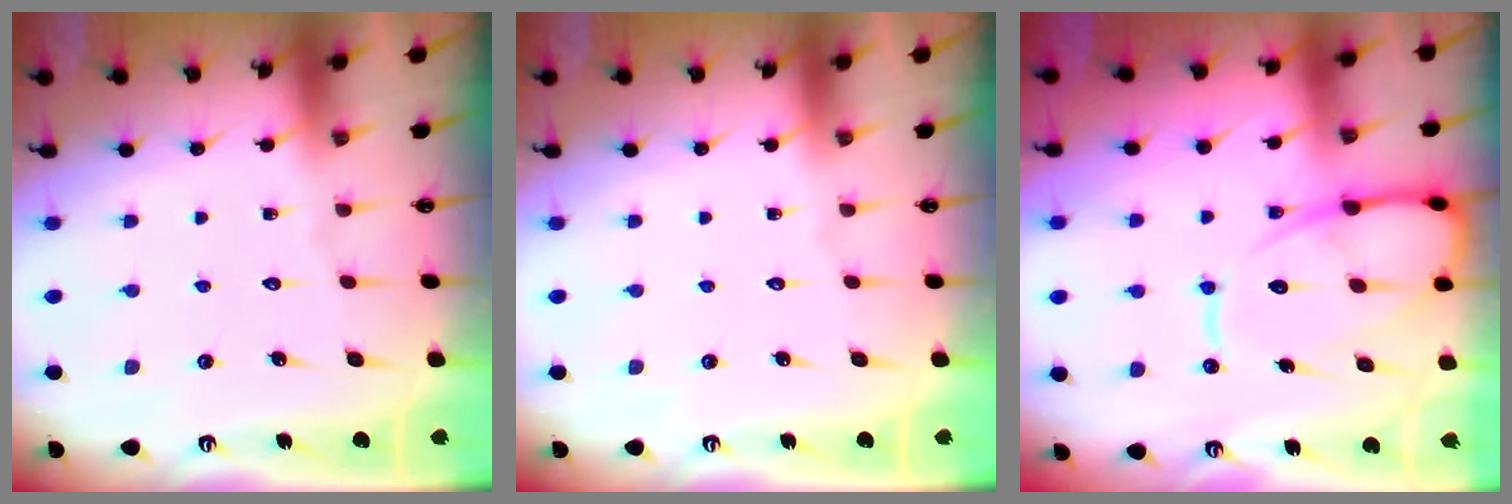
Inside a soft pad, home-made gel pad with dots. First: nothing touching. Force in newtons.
{"total": 0.0}
{"total": 14.0, "press": 13.9, "slide": 1.5}